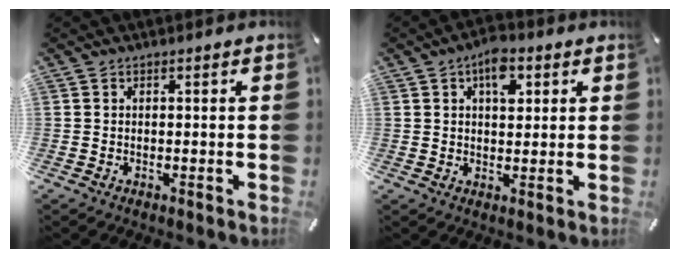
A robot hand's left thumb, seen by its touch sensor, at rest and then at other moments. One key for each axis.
{"total": 7.4, "fx": 3.0, "fy": 4.3, "fz": 5.2, "tx": -0.068, "ty": -0.003, "tz": 0.048}